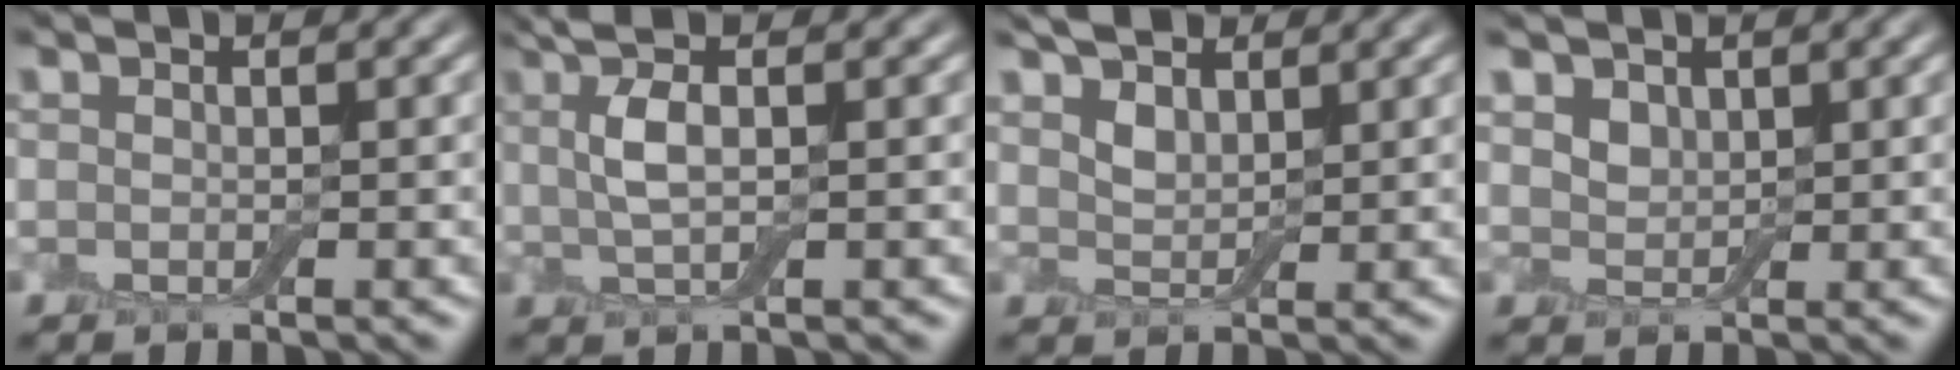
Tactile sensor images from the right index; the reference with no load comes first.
{"total": 3.6, "force": [1.1, 1.2, 3.2], "torque": [-0.066, 0.004, 0.020]}
{"total": 3.0, "force": [2.1, 1.6, 1.5], "torque": [-0.037, 0.004, 0.038]}
{"total": 2.6, "force": [1.7, 1.8, 1.0], "torque": [-0.031, -0.001, 0.032]}